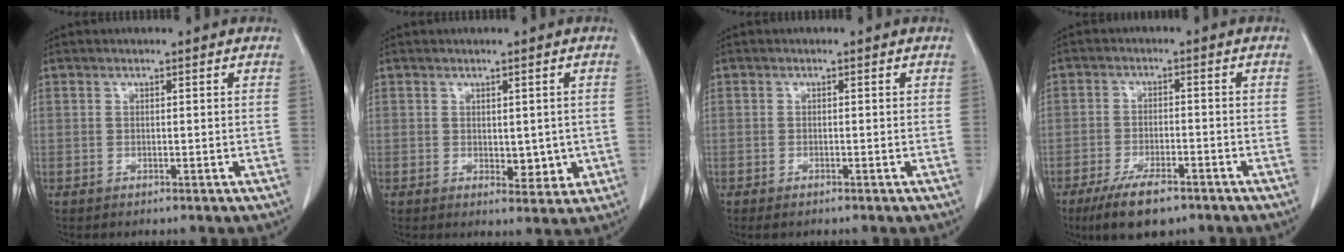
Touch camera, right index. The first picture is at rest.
{"total": 4.0, "force": [-0.1, 2.2, 3.3], "torque": [-0.035, -0.007, 0.007]}
{"total": 0.9, "force": [-0.6, 0.3, 0.6], "torque": [-0.010, -0.001, -0.006]}
{"total": 7.7, "force": [-5.4, 2.6, 4.9], "torque": [-0.089, -0.010, -0.089]}